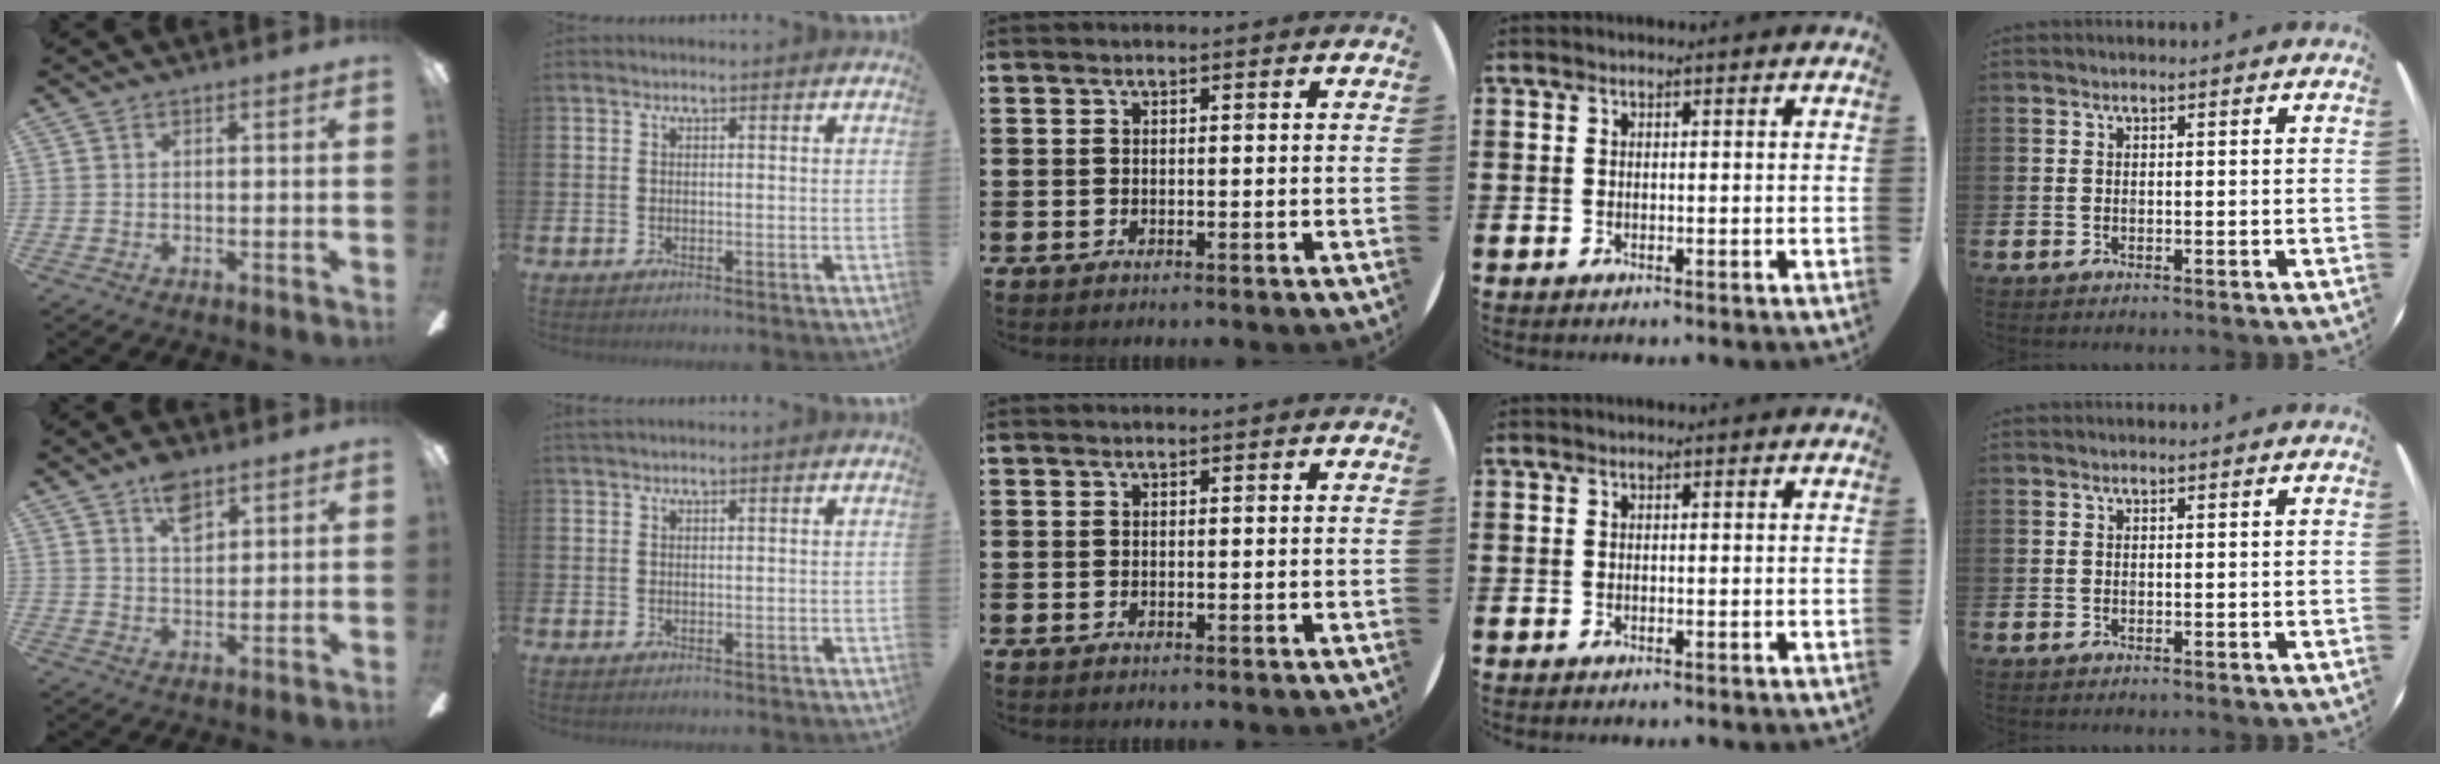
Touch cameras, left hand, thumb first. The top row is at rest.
{"thumb": {"total": 6.9, "force": [4.2, 3.5, 4.0], "torque": [-0.058, -0.012, 0.072]}, "index": {"total": 0.8, "force": [0.7, 0.1, 0.3], "torque": [-0.002, 0.001, 0.012]}}